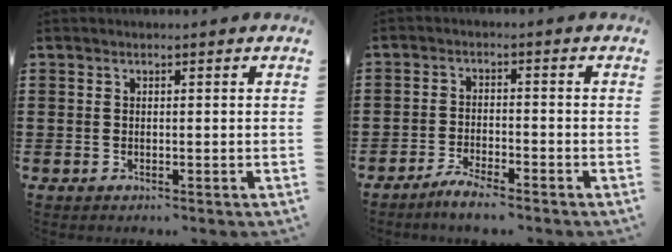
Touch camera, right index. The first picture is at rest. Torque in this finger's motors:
{"motor_torque": [1.42, 0.72, 0.08, 0.06]}